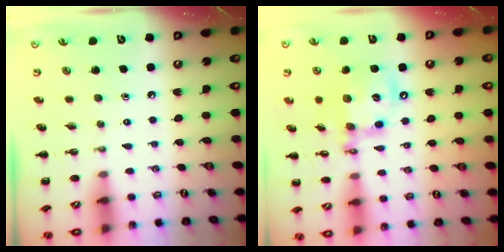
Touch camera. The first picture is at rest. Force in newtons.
{"total": 14.7, "press": 14.3, "slide": 3.1}